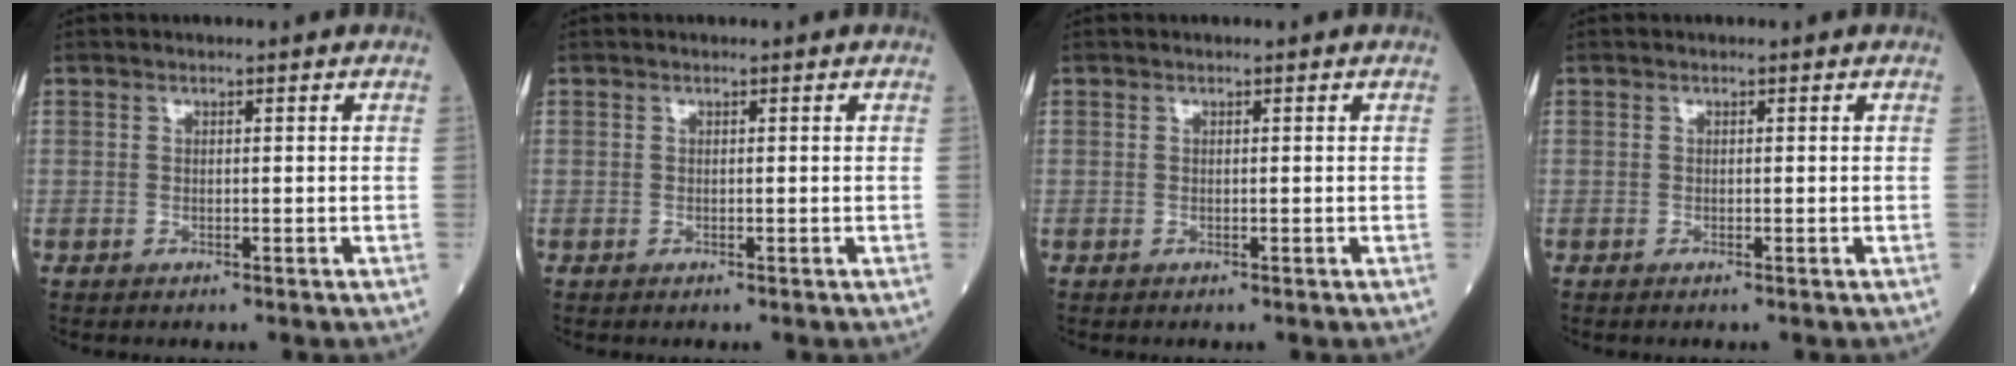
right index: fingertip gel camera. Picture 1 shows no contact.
{"total": 0.0}
{"total": 0.0}
{"total": 0.0}